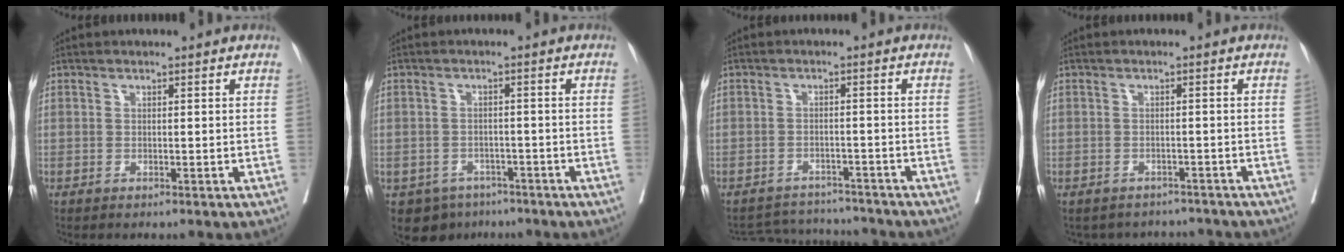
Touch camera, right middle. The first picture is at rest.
{"total": 5.9, "force": [-4.1, 4.1, 0.9], "torque": [-0.008, 0.007, -0.056]}
{"total": 7.8, "force": [-7.7, 1.3, 0.2], "torque": [-0.001, 0.010, -0.109]}
{"total": 6.7, "force": [-6.3, 2.4, 0.0], "torque": [0.004, 0.019, -0.072]}